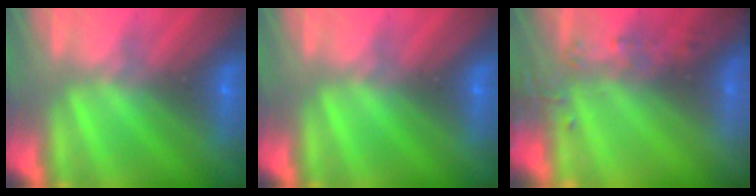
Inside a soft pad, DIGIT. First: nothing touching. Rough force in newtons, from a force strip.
{"total": 0.0}
{"total": 6.3}